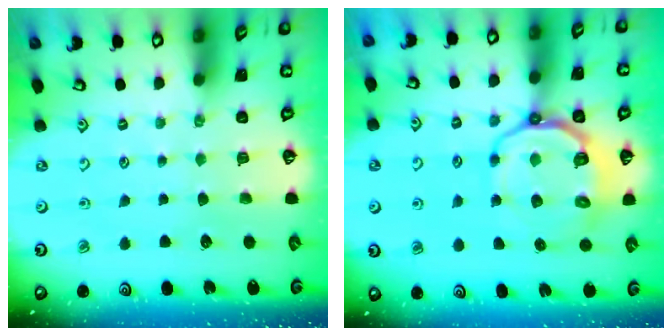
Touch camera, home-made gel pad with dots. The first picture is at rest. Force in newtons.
{"total": 12.1, "press": 11.7, "slide": 3.2}